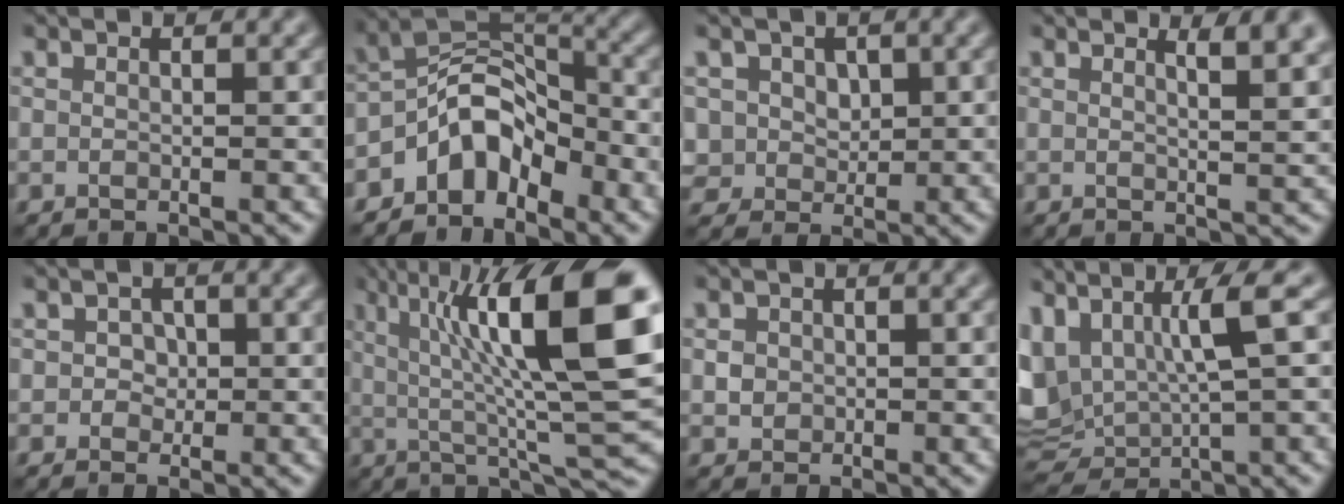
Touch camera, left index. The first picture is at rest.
{"total": 5.7, "force": [-3.5, 3.1, 3.2], "torque": [-0.041, 0.018, -0.070]}
{"total": 3.9, "force": [1.5, 3.3, 1.5], "torque": [-0.038, 0.003, 0.028]}
{"total": 3.7, "force": [2.4, 1.2, 2.6], "torque": [-0.020, 0.008, 0.025]}
{"total": 1.6, "force": [0.0, 1.4, 0.7], "torque": [-0.006, 0.002, -0.004]}
{"total": 14.4, "force": [3.7, 3.0, 13.6], "torque": [-0.194, 0.022, 0.057]}
{"total": 1.2, "force": [-0.1, 1.1, 0.3], "torque": [-0.004, 0.000, -0.001]}
{"total": 7.1, "force": [2.3, 2.4, 6.3], "torque": [-0.135, 0.003, 0.048]}